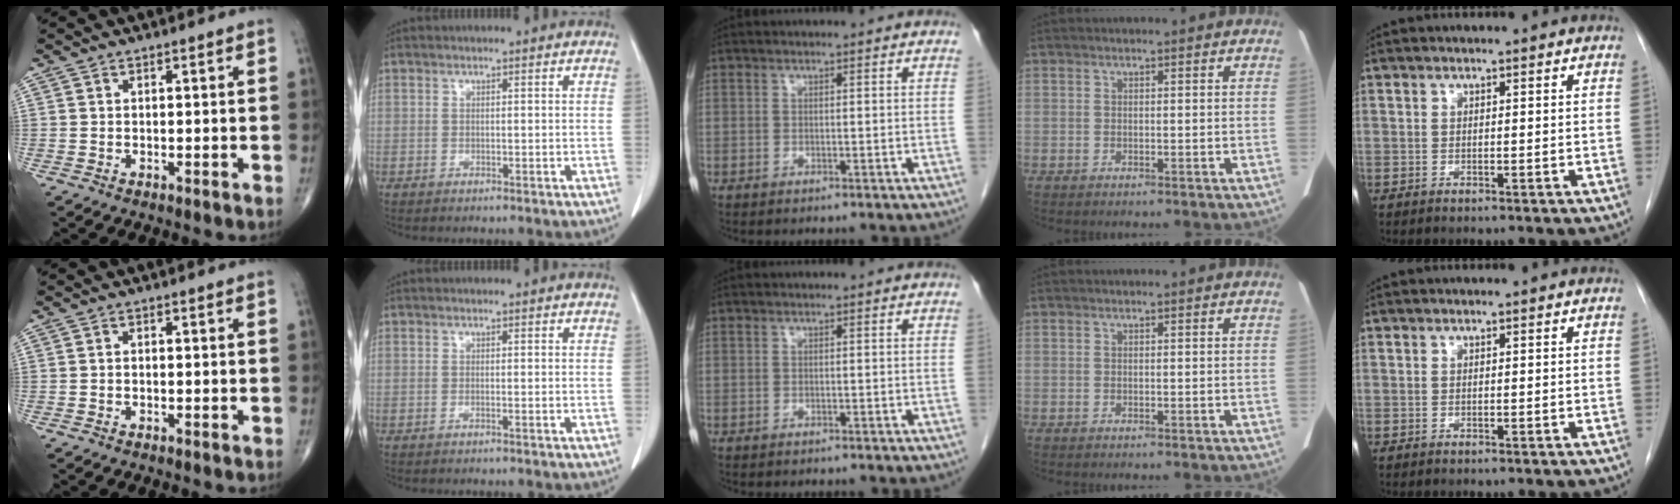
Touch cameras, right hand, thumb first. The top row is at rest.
{"thumb": {"total": 0.5, "force": [-0.2, 0.3, 0.4], "torque": [-0.007, 0.003, -0.005]}, "middle": {"total": 0.7, "force": [-0.6, 0.3, 0.3], "torque": [-0.011, 0.000, -0.008]}}